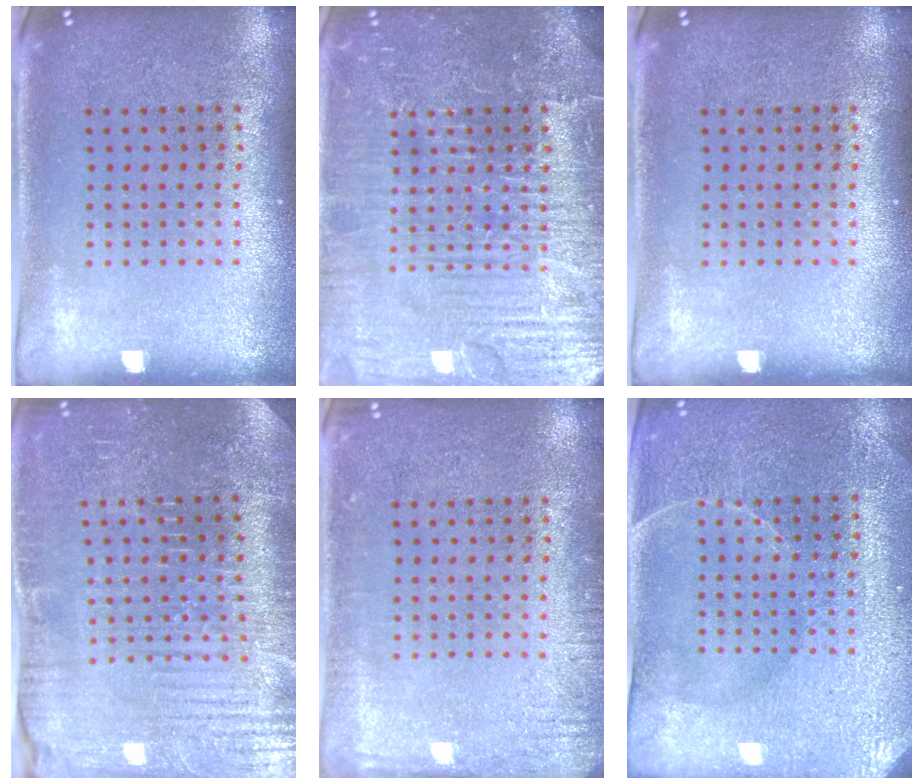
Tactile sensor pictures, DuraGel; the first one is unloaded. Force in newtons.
{"total": 7.7, "press": 7.7, "slide": 0.9}
{"total": 0.0}
{"total": 4.0, "press": 3.9, "slide": 1.0}
{"total": 2.0, "press": 1.9, "slide": 0.2}
{"total": 3.4, "press": 3.4, "slide": 0.4}